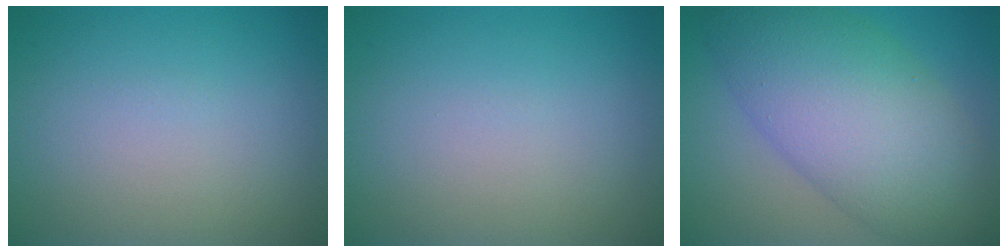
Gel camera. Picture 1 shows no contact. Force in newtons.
{"total": 0.0}
{"total": 10.8, "press": 10.8, "slide": 0.2}